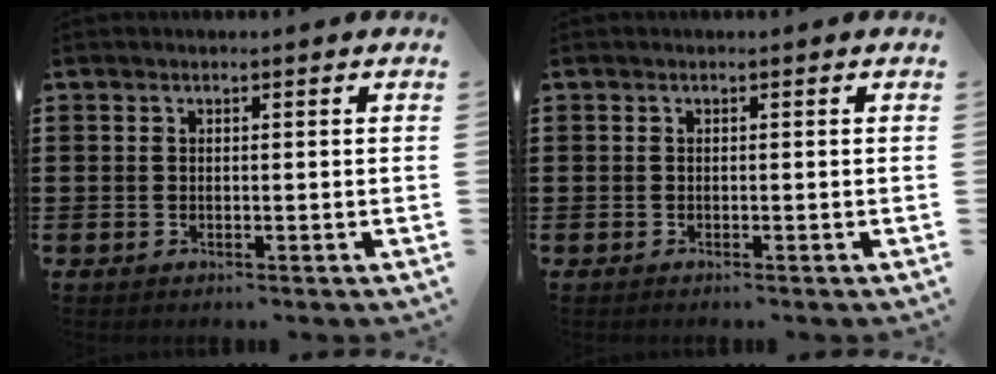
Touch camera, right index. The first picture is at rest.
{"total": 0.0}